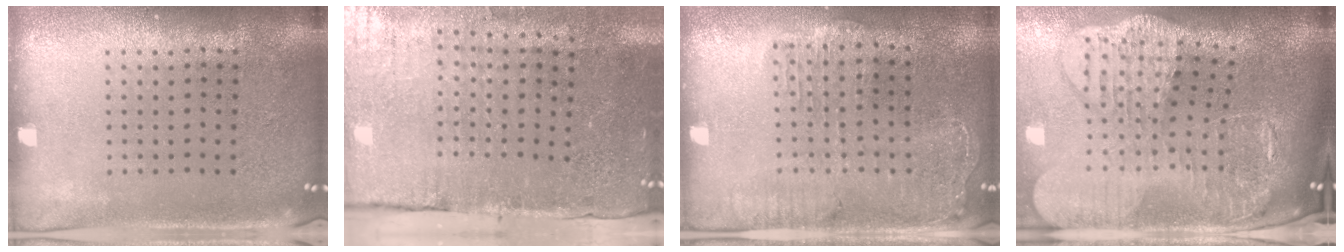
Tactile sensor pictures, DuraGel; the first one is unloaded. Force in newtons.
{"total": 4.5, "press": 3.7, "slide": 2.5}
{"total": 1.7, "press": 1.6, "slide": 0.6}
{"total": 4.4, "press": 3.3, "slide": 2.9}